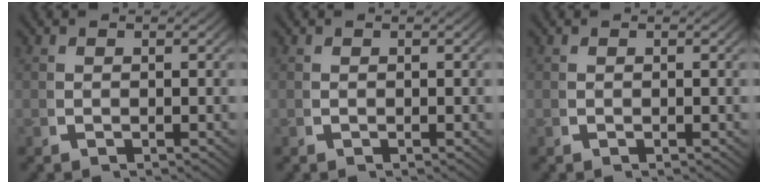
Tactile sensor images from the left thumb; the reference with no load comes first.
{"total": 0.0}
{"total": 0.0}